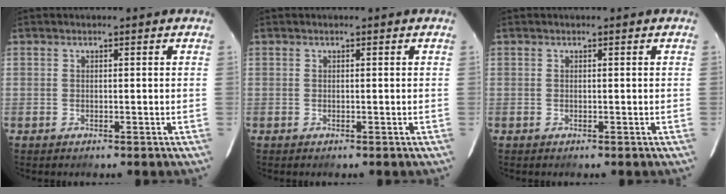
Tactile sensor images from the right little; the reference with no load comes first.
{"total": 0.0}
{"total": 0.0}